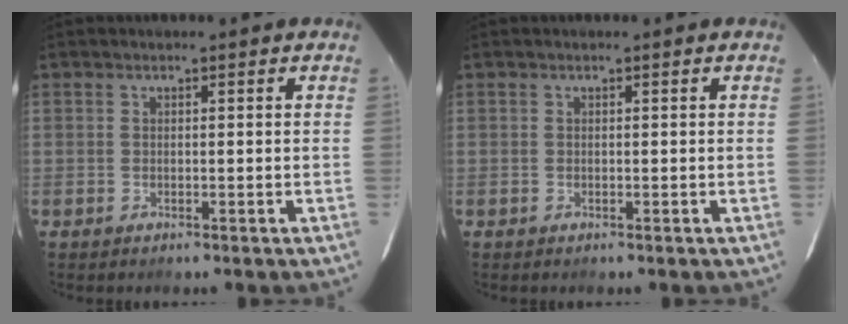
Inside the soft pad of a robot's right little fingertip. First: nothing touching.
{"total": 0.0}